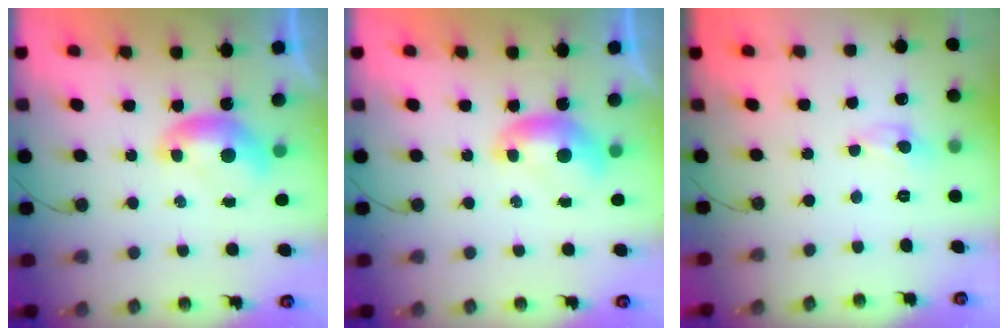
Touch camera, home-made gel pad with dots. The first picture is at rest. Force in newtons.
{"total": 0.0}
{"total": 0.0}